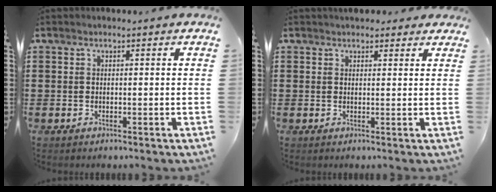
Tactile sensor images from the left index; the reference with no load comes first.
{"total": 2.1, "force": [1.9, 1.0, 0.3], "torque": [-0.002, 0.002, 0.033]}